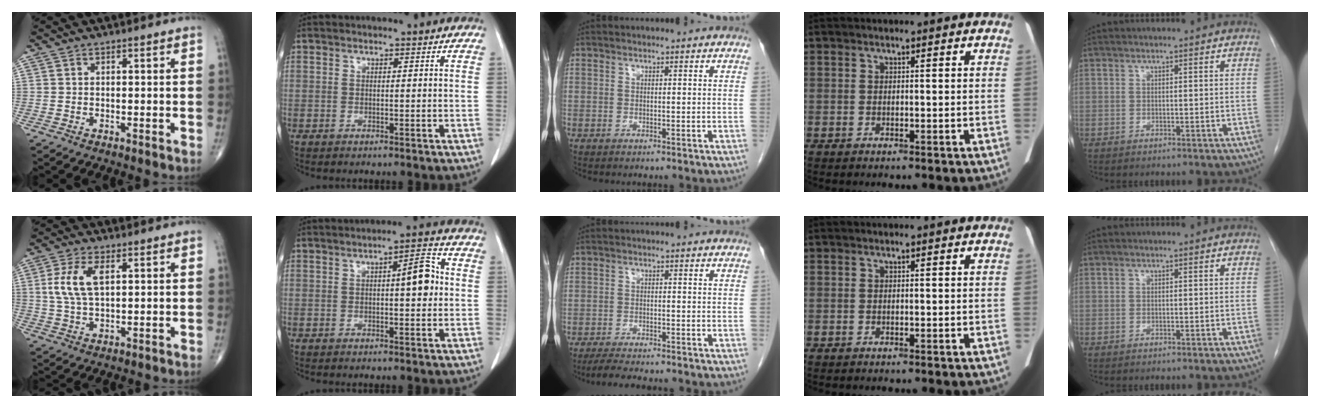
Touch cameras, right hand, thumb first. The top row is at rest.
{"thumb": {"total": 7.8, "force": [2.0, 3.8, 6.6], "torque": [-0.142, 0.000, 0.040]}, "index": {"total": 5.6, "force": [0.5, 1.4, 5.4], "torque": [-0.075, 0.013, 0.003]}, "middle": {"total": 5.6, "force": [-4.8, 0.6, 2.7], "torque": [-0.046, -0.014, -0.076]}}